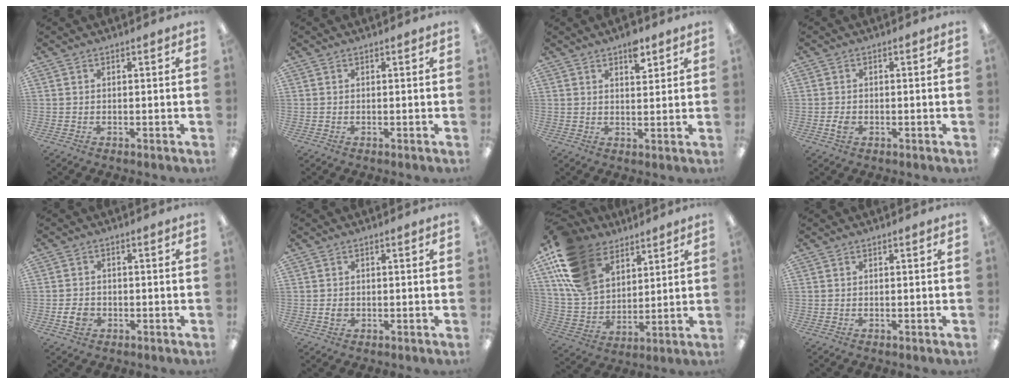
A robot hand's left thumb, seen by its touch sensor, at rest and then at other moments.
{"total": 0.0}
{"total": 5.8, "force": [3.8, 2.7, 3.4], "torque": [-0.036, -0.018, 0.059]}
{"total": 2.1, "force": [-0.6, 1.5, 1.4], "torque": [-0.030, 0.001, -0.011]}
{"total": 3.8, "force": [-1.2, 2.9, 2.2], "torque": [-0.041, 0.005, -0.022]}
{"total": 1.9, "force": [-0.2, 1.6, 1.0], "torque": [-0.019, 0.004, -0.004]}
{"total": 19.4, "force": [10.9, 12.8, 9.7], "torque": [-0.222, -0.036, 0.212]}
{"total": 0.0}